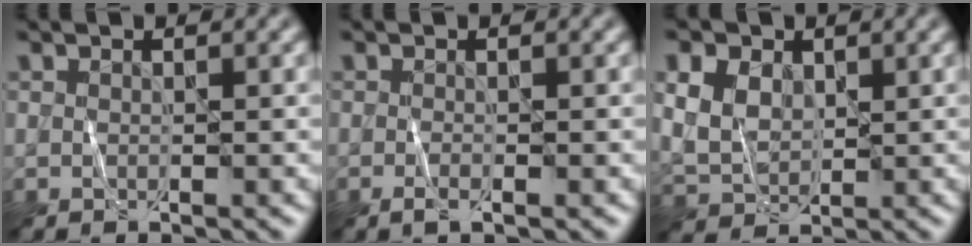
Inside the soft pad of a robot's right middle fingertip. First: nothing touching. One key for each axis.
{"total": 1.2, "fx": -0.5, "fy": 0.2, "fz": 1.0, "tx": -0.018, "ty": -0.002, "tz": -0.011}
{"total": 6.7, "fx": 2.4, "fy": 5.0, "fz": 3.7, "tx": -0.099, "ty": 0.024, "tz": 0.035}